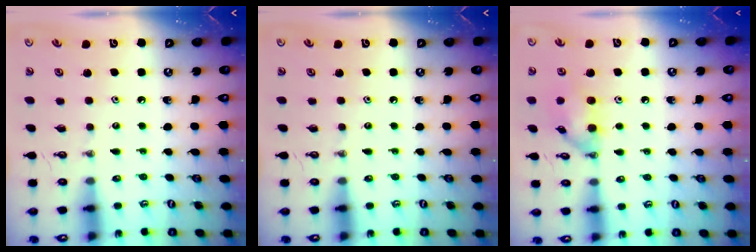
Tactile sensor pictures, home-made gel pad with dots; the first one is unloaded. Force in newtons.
{"total": 0.0}
{"total": 11.6, "press": 11.6, "slide": 0.4}